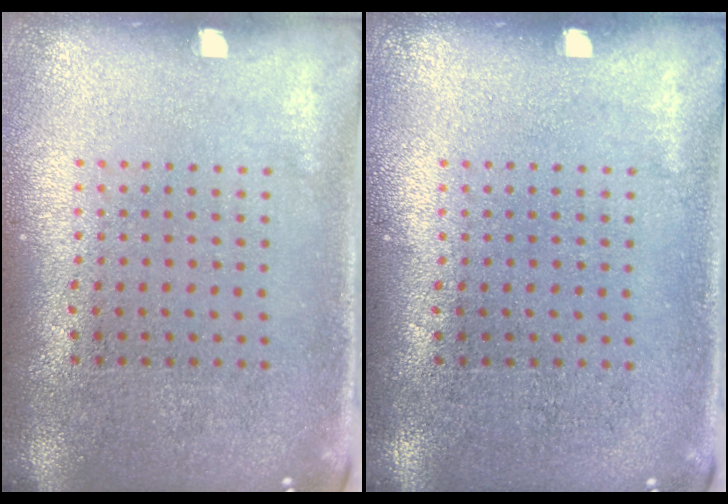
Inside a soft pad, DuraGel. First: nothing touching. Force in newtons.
{"total": 0.0}